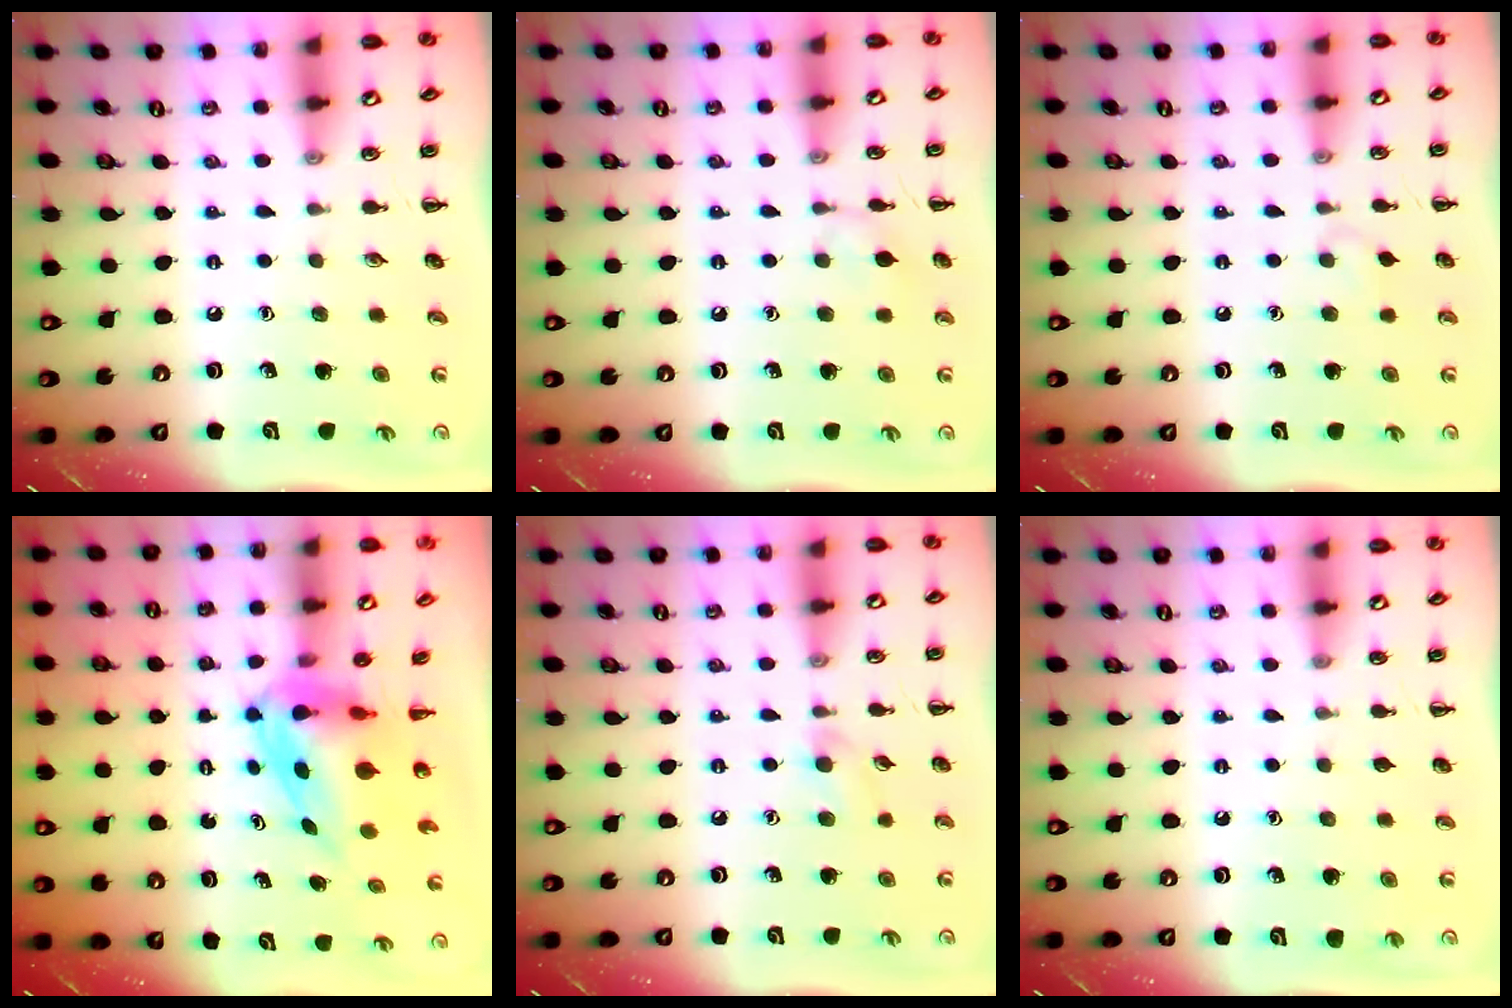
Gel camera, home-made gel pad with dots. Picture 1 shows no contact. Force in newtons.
{"total": 5.6, "press": 5.2, "slide": 1.9}
{"total": 3.7, "press": 3.4, "slide": 1.4}
{"total": 5.8, "press": 5.6, "slide": 1.7}
{"total": 5.2, "press": 4.9, "slide": 1.9}
{"total": 0.0}